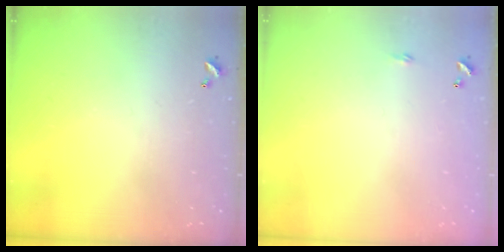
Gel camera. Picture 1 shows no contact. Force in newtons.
{"total": 2.2, "press": 2.1, "slide": 0.4}